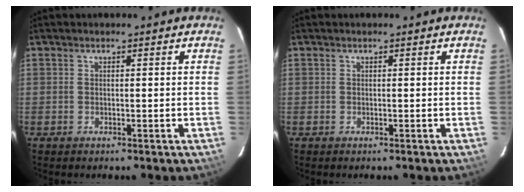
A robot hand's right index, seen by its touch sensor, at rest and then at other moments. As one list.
[{"total": 0.0}]